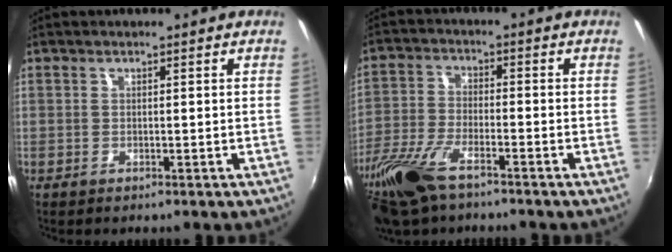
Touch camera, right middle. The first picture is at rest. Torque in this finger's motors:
{"motor_torque": [0.34, -0.33, 0.21, 0.08]}